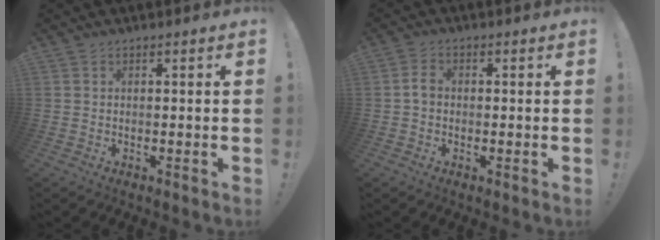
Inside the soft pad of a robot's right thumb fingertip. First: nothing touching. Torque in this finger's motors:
{"motor_torque": [0.25, 0.25, -0.20, 0.08, -0.01]}